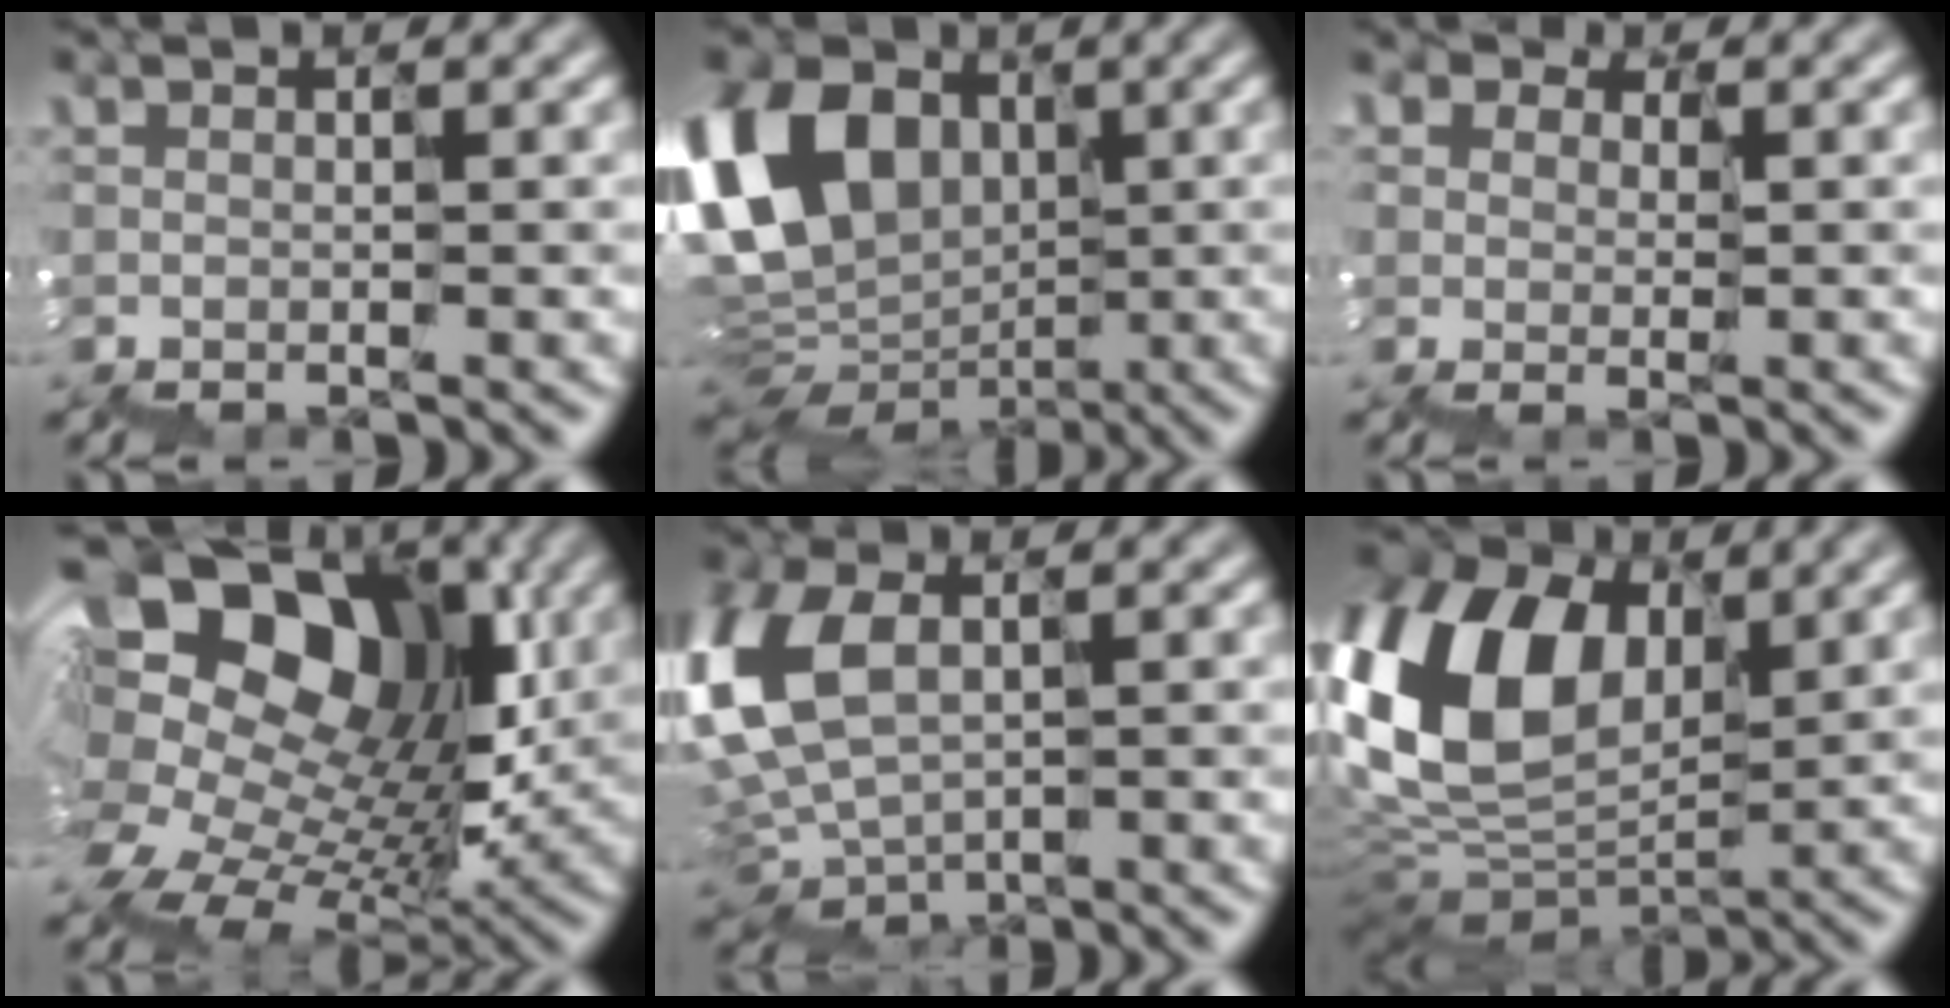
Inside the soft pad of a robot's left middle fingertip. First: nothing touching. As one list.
[{"total": 9.7, "force": [1.9, 7.4, 5.9], "torque": [-0.157, 0.010, 0.035]}, {"total": 3.1, "force": [1.0, 2.4, 1.6], "torque": [-0.044, 0.003, 0.021]}, {"total": 14.1, "force": [4.7, 10.1, 8.7], "torque": [-0.149, 0.039, 0.089]}, {"total": 7.1, "force": [0.9, 4.5, 5.4], "torque": [-0.182, 0.004, 0.018]}, {"total": 11.7, "force": [4.4, 8.0, 7.3], "torque": [-0.212, 0.030, 0.072]}]